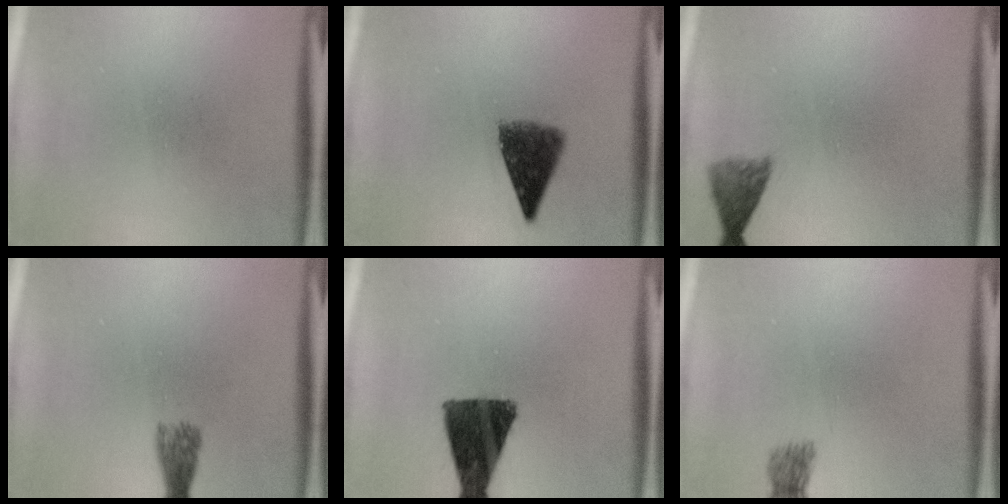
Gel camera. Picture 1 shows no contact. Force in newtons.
{"total": 7.2}
{"total": 2.8}
{"total": 2.7}
{"total": 12.3}
{"total": 2.1}